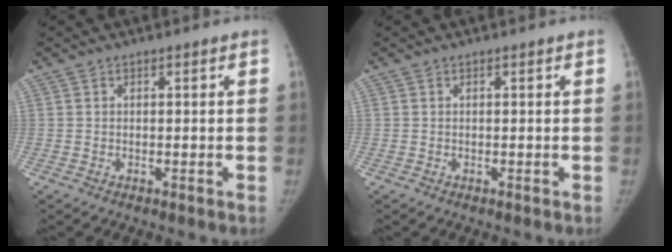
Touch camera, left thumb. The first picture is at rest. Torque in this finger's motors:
{"motor_torque": [-0.26, -0.13, 0.04, 0.02, 0.00]}